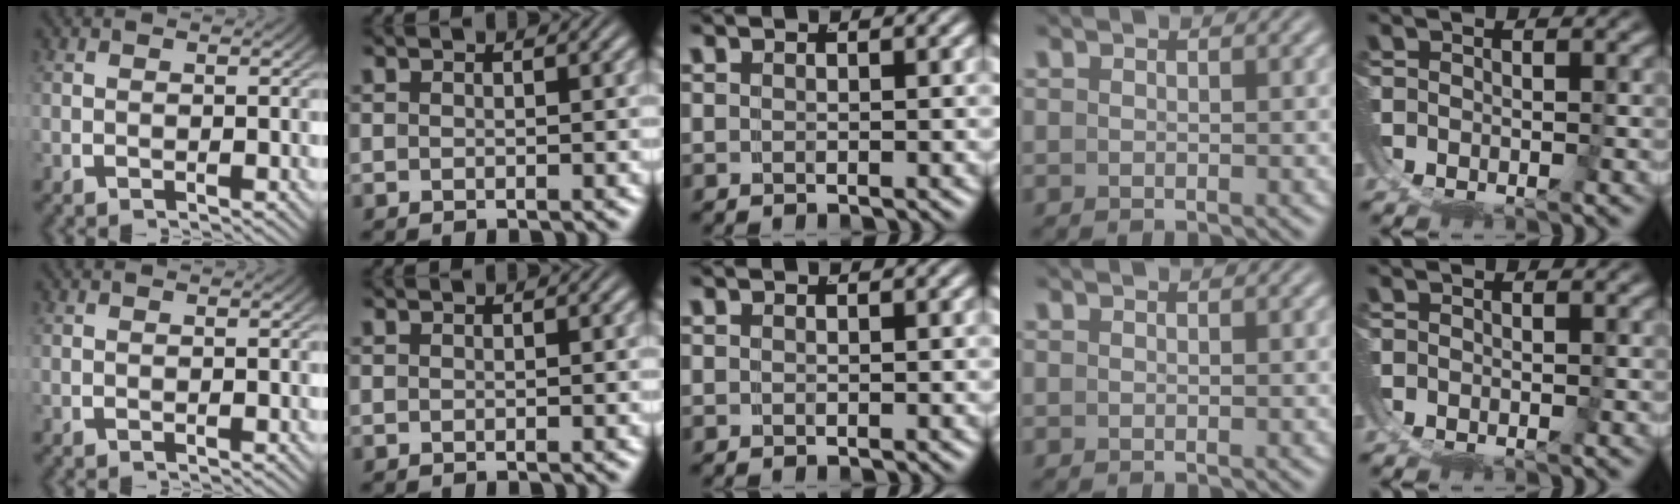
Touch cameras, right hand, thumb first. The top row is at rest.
{}